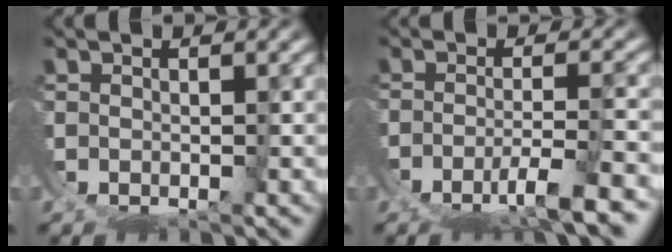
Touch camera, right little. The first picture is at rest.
{"total": 4.4, "force": [-2.8, 0.0, 3.4], "torque": [-0.056, -0.018, -0.030]}